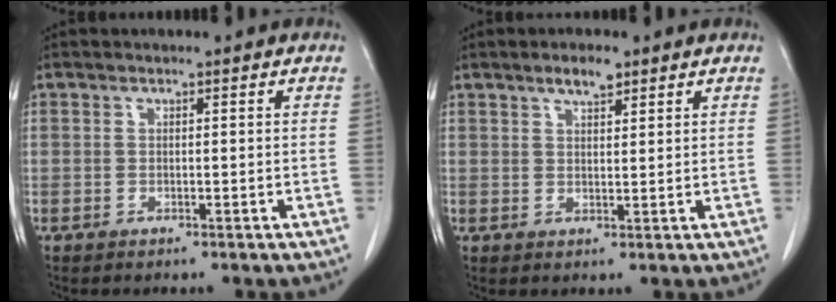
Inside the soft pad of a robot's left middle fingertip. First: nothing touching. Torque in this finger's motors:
{"motor_torque": [0.49, -0.40, 0.00, 0.01]}